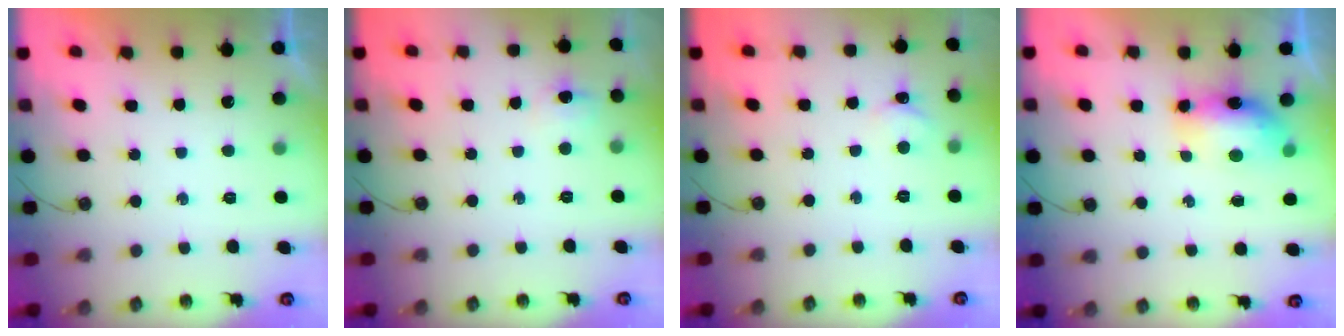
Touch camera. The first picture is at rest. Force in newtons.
{"total": 5.7, "press": 4.1, "slide": 4.0}
{"total": 2.0, "press": 2.0, "slide": 0.3}
{"total": 8.1, "press": 8.0, "slide": 1.6}